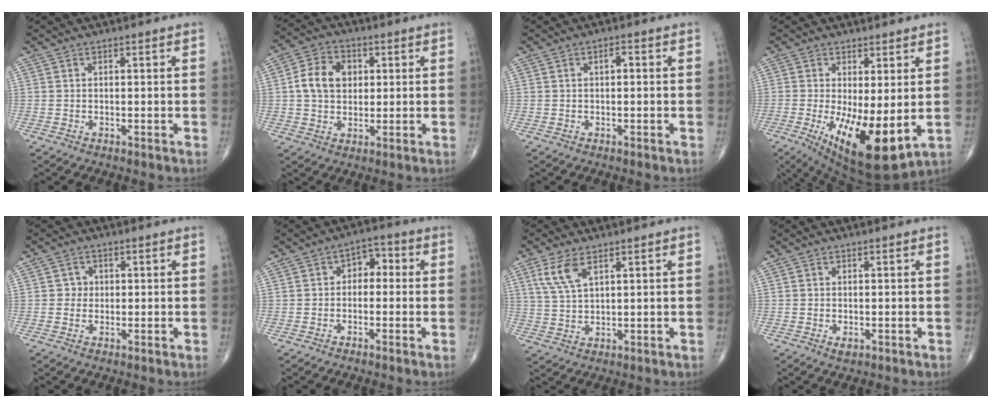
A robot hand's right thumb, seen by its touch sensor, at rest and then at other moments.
{"total": 8.9, "force": [1.4, 6.8, 5.6], "torque": [-0.082, 0.007, 0.020]}
{"total": 1.4, "force": [0.2, 0.7, 1.2], "torque": [-0.021, 0.006, 0.002]}
{"total": 13.6, "force": [-2.2, 4.6, 12.6], "torque": [-0.208, -0.033, -0.017]}
{"total": 1.9, "force": [0.2, 1.9, 0.5], "torque": [0.006, 0.004, 0.000]}
{"total": 4.4, "force": [0.0, 3.1, 3.1], "torque": [-0.019, 0.021, -0.015]}
{"total": 5.7, "force": [3.0, 2.1, 4.3], "torque": [-0.095, -0.005, 0.070]}
{"total": 1.1, "force": [-0.3, 0.6, 0.9], "torque": [-0.013, -0.003, -0.002]}